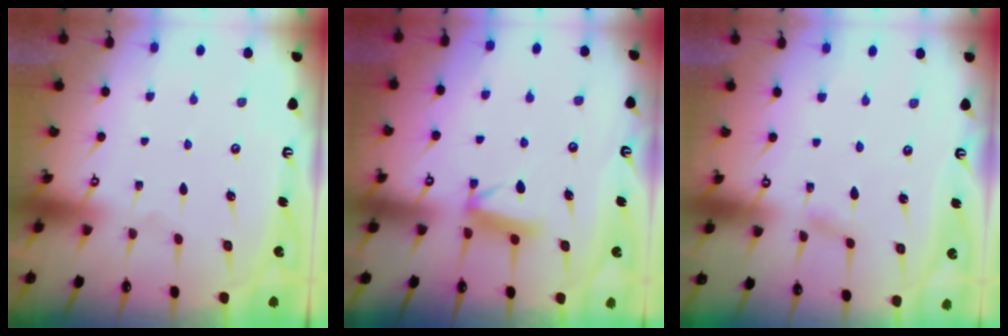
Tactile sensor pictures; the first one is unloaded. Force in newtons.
{"total": 6.7, "press": 6.7, "slide": 0.7}
{"total": 2.2, "press": 2.2, "slide": 0.2}